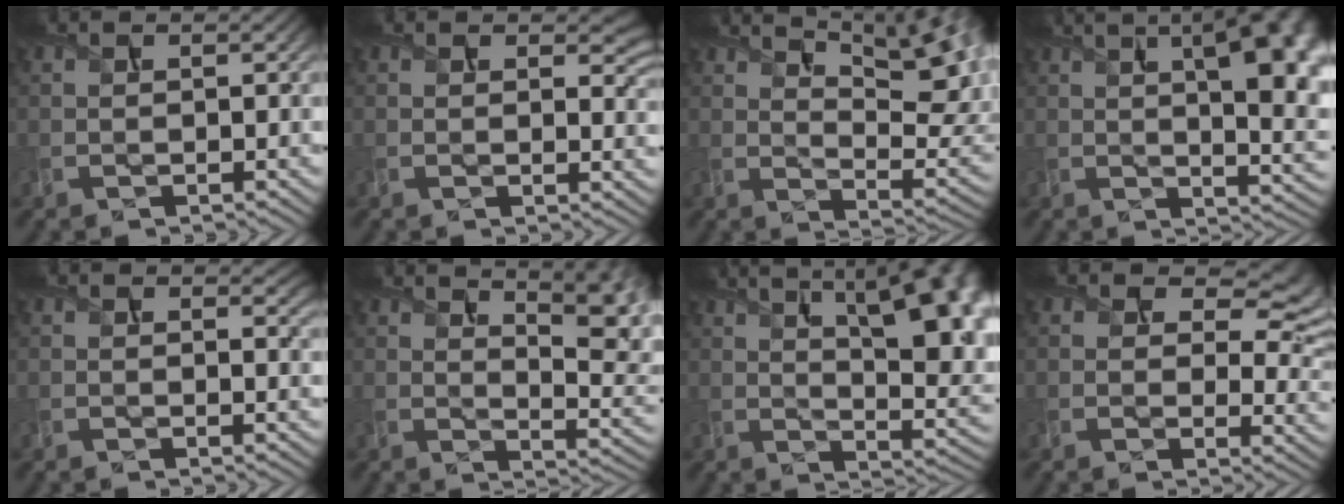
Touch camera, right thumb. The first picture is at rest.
{"total": 4.1, "force": [1.6, 2.0, 3.2], "torque": [-0.050, -0.006, 0.025]}
{"total": 15.8, "force": [8.6, 5.8, 11.9], "torque": [-0.182, 0.022, 0.132]}
{"total": 17.6, "force": [4.6, 7.3, 15.3], "torque": [-0.185, 0.045, 0.071]}
{"total": 2.3, "force": [0.9, 1.0, 1.8], "torque": [-0.034, -0.006, 0.013]}
{"total": 11.4, "force": [5.8, 3.6, 9.0], "torque": [-0.111, 0.013, 0.085]}
{"total": 19.2, "force": [6.9, 8.3, 15.9], "torque": [-0.200, 0.050, 0.109]}
{"total": 9.5, "force": [3.8, 5.9, 6.4], "torque": [-0.096, -0.012, 0.066]}